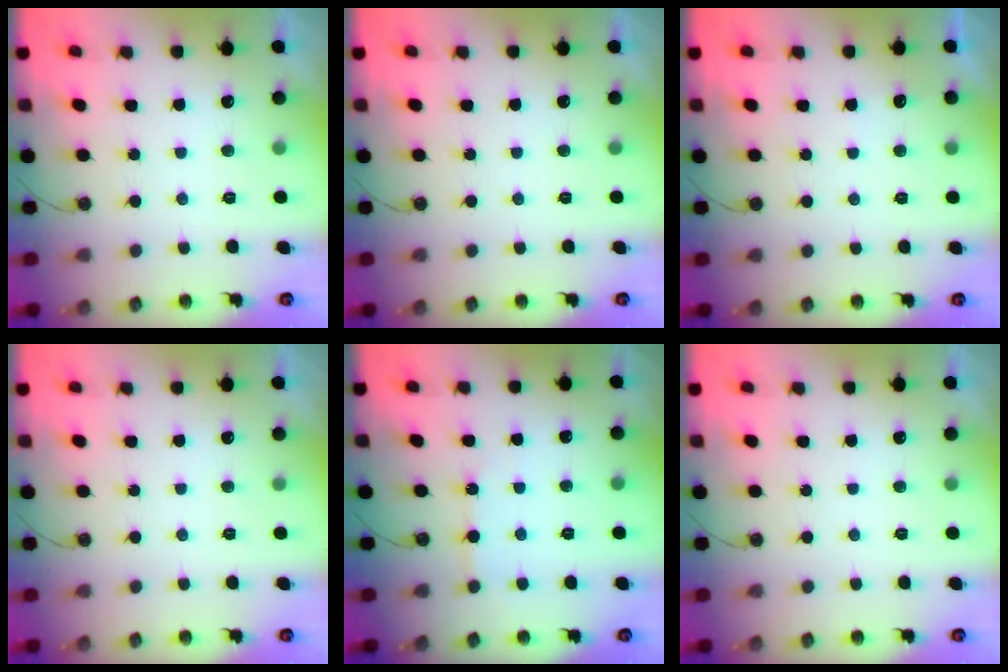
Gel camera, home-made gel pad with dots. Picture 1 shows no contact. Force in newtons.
{"total": 0.0}
{"total": 2.0, "press": 2.0, "slide": 0.4}
{"total": 0.0}
{"total": 3.5, "press": 3.5, "slide": 0.5}
{"total": 0.0}